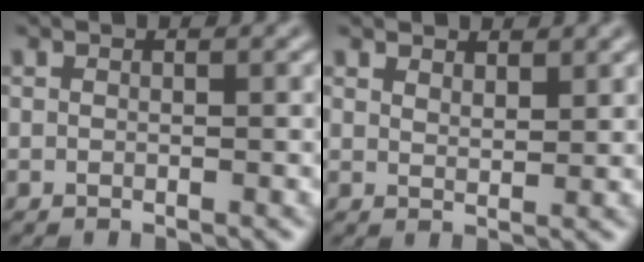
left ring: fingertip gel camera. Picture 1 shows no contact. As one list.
[{"total": 1.8, "force": [1.7, 0.5, 0.5], "torque": [-0.013, 0.002, 0.030]}]